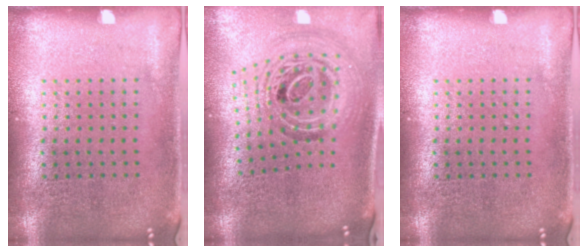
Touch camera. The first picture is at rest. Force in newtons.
{"total": 1.9, "press": 1.5, "slide": 1.0}
{"total": 0.0}